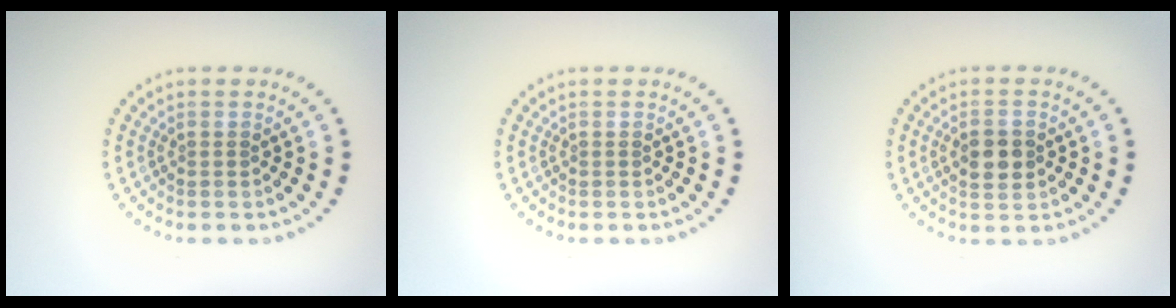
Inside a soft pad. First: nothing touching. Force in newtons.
{"total": 0.0}
{"total": 3.0, "press": 3.0, "slide": 0.1}